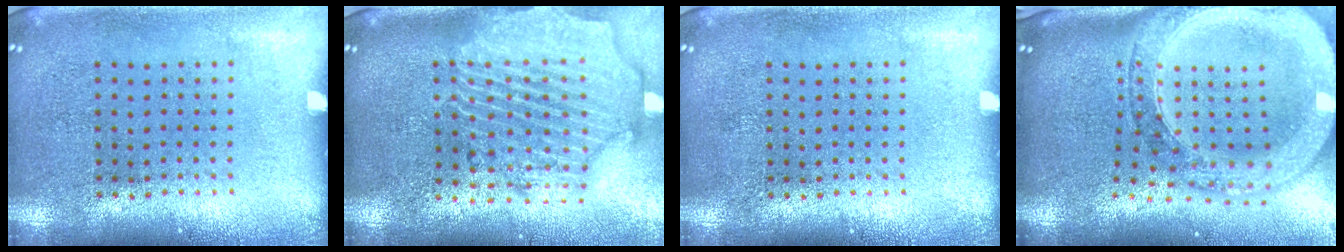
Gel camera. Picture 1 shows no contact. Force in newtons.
{"total": 3.0, "press": 2.6, "slide": 1.5}
{"total": 0.0}
{"total": 3.8, "press": 3.0, "slide": 2.3}